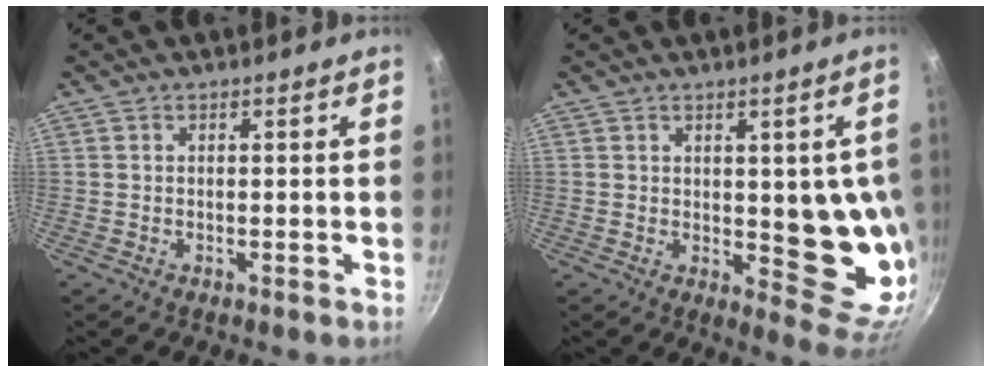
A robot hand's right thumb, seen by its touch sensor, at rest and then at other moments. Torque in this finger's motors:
{"motor_torque": [1.89, 1.89, 0.05, 0.03, 0.34]}